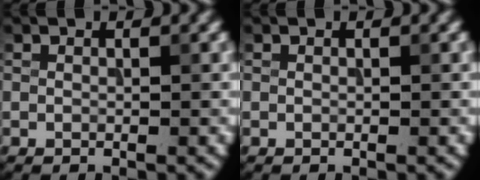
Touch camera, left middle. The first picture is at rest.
{"total": 0.0}